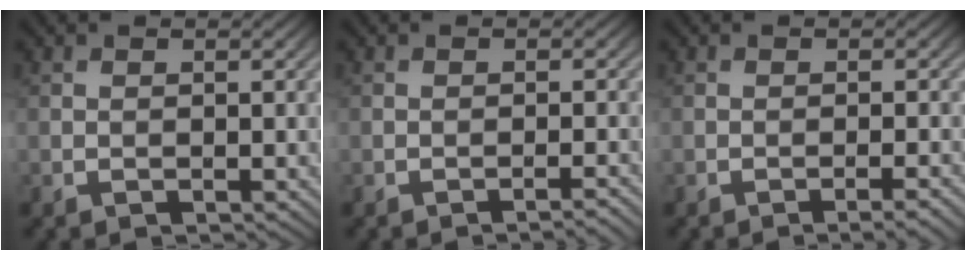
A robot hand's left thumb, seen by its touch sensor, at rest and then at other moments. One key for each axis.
{"total": 1.4, "fx": -1.1, "fy": 0.1, "fz": 0.9, "tx": -0.005, "ty": 0.006, "tz": -0.022}
{"total": 2.0, "fx": -1.2, "fy": 0.2, "fz": 1.6, "tx": -0.019, "ty": 0.007, "tz": -0.024}